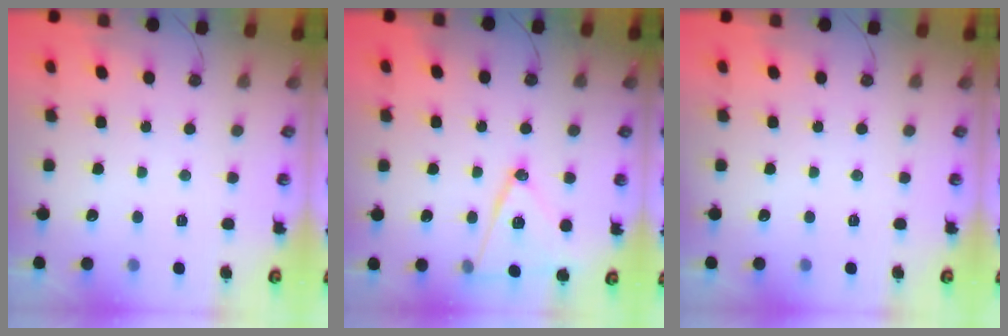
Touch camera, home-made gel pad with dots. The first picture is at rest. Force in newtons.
{"total": 14.1, "press": 13.6, "slide": 3.6}
{"total": 0.0}